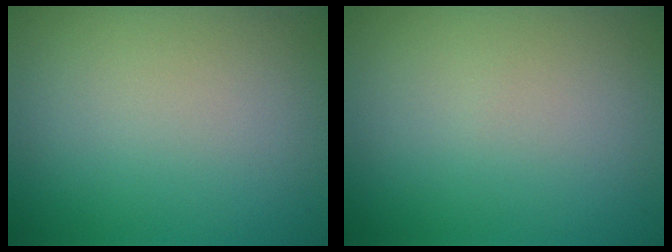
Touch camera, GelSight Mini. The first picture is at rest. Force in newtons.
{"total": 0.0}